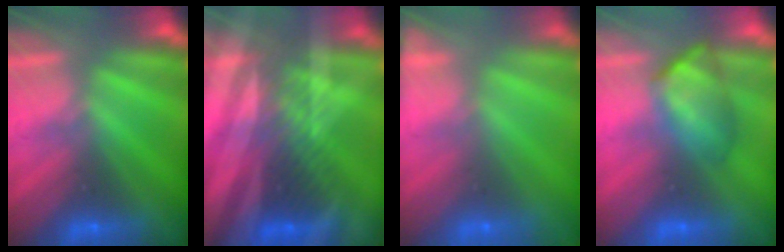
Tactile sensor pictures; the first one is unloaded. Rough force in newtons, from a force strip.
{"total": 3.1}
{"total": 5.9}
{"total": 4.4}